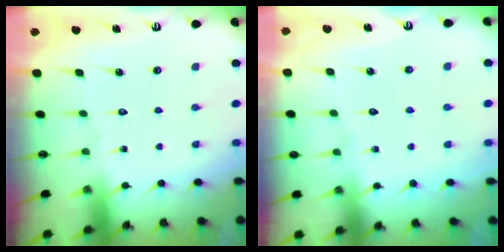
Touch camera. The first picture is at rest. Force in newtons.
{"total": 3.9, "press": 3.9, "slide": 0.3}